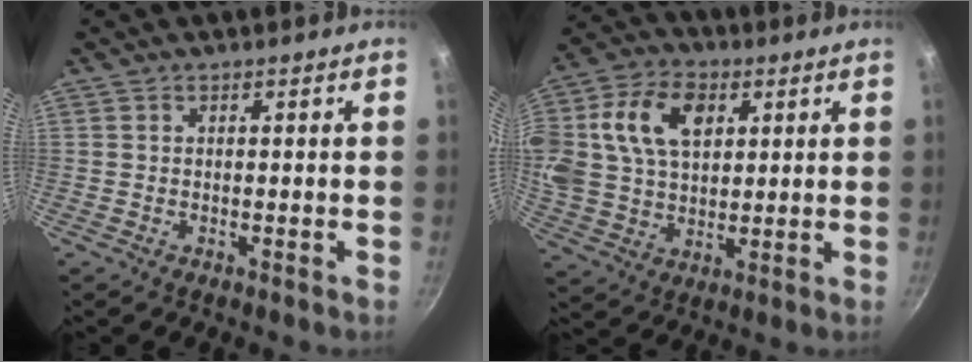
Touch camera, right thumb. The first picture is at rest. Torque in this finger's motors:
{"motor_torque": [1.32, 3.69, 1.19, -0.04, 0.24]}